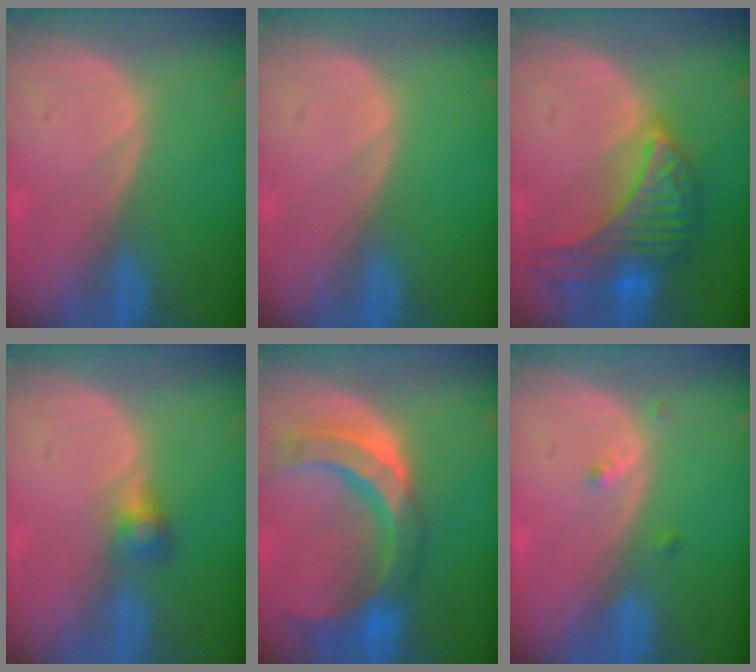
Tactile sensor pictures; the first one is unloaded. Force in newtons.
{"total": 0.0}
{"total": 9.9, "press": 9.9, "slide": 0.6}
{"total": 2.6, "press": 2.5, "slide": 0.2}
{"total": 11.5, "press": 9.7, "slide": 6.1}
{"total": 1.6, "press": 1.3, "slide": 0.8}